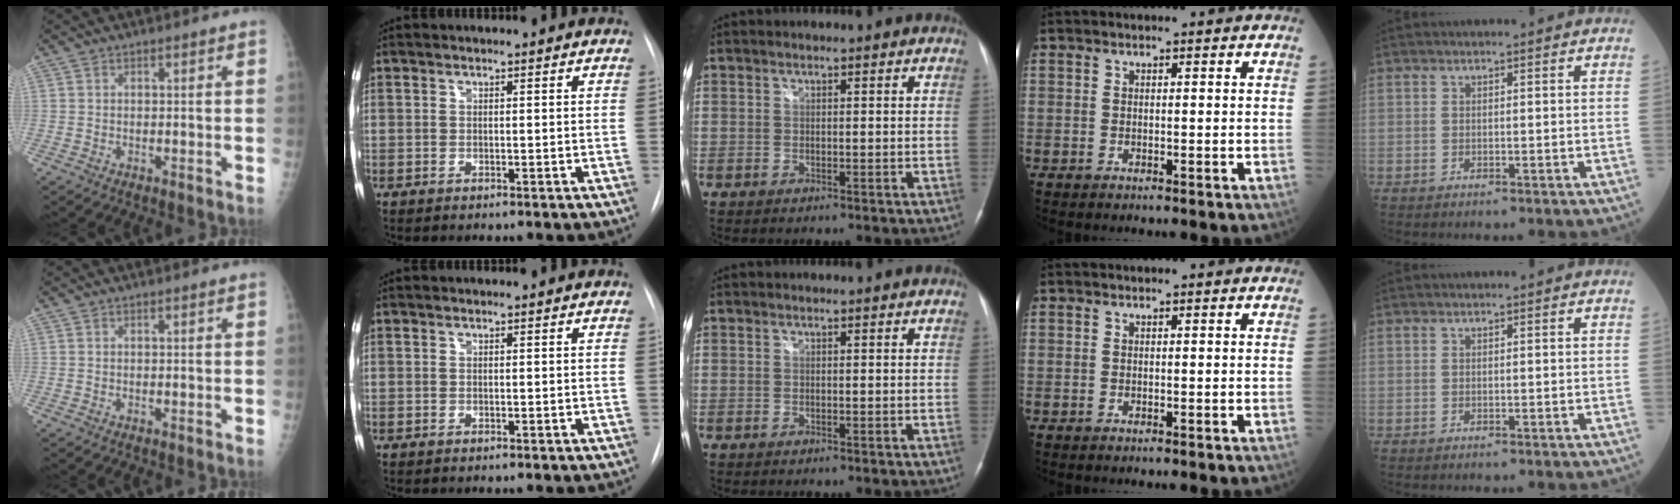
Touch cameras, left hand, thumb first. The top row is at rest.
{}